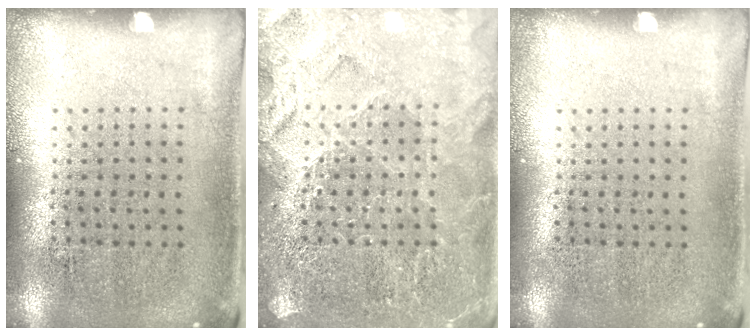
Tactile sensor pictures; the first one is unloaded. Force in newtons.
{"total": 3.6, "press": 3.6, "slide": 0.4}
{"total": 0.0}